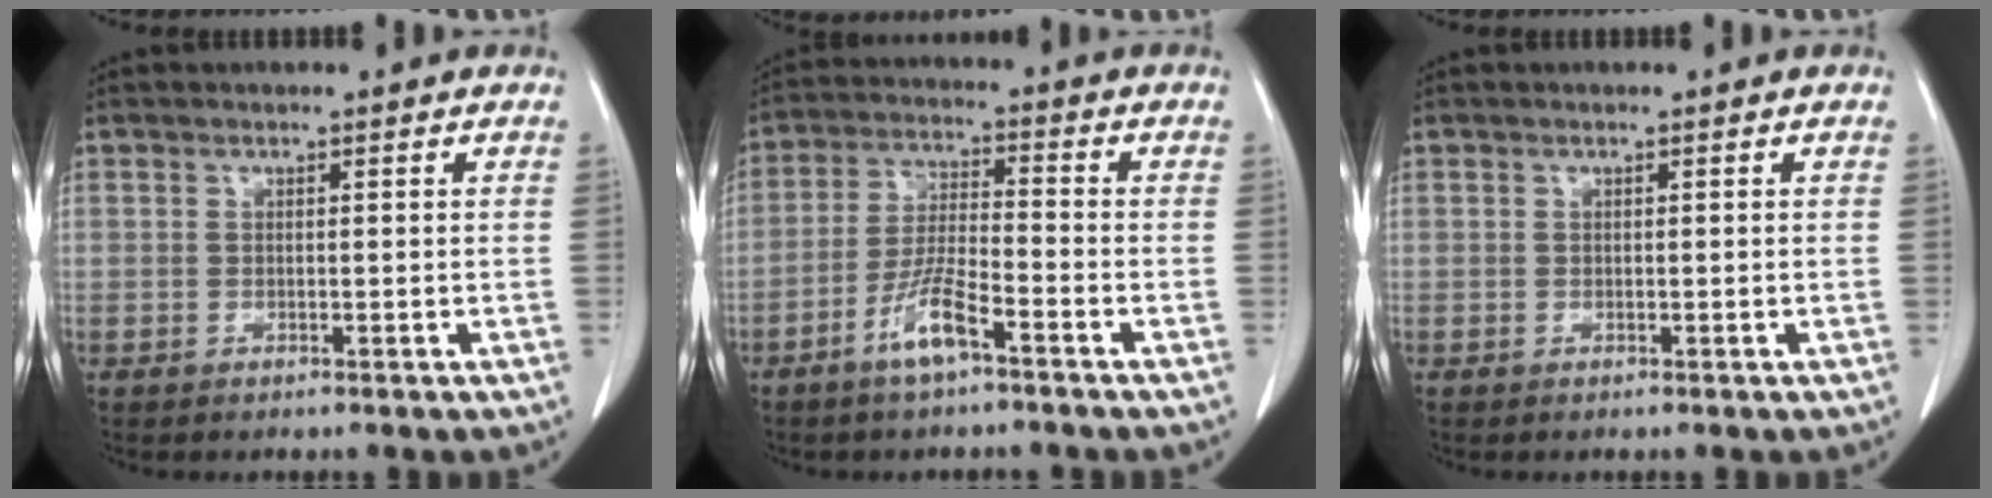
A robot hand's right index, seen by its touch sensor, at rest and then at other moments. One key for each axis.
{"total": 7.1, "fx": -4.3, "fy": 1.0, "fz": 5.5, "tx": -0.116, "ty": -0.003, "tz": -0.084}
{"total": 0.0}